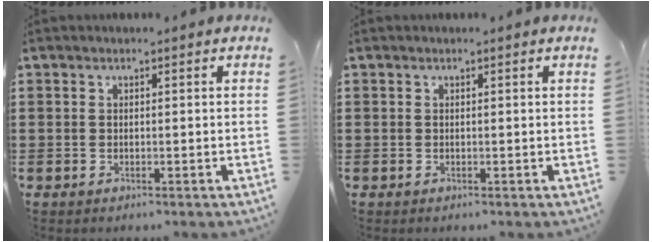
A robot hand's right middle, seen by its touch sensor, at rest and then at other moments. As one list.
[{"total": 0.0}]